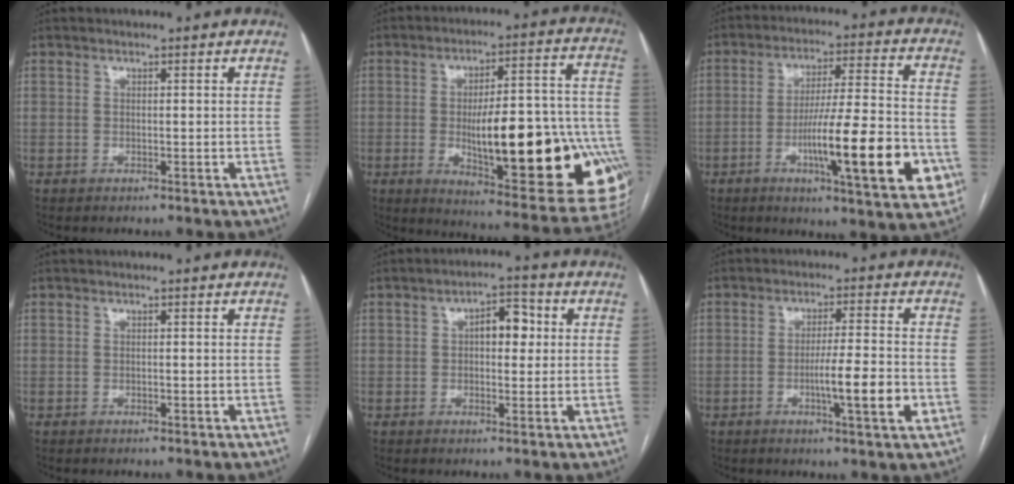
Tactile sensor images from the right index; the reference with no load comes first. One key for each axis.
{"total": 28.9, "fx": -6.6, "fy": 7.4, "fz": 27.1, "tx": -0.283, "ty": 0.014, "tz": -0.072}
{"total": 18.5, "fx": -5.8, "fy": 1.7, "fz": 17.5, "tx": -0.243, "ty": -0.004, "tz": -0.081}
{"total": 0.0}
{"total": 5.2, "fx": 0.8, "fy": 2.5, "fz": 4.5, "tx": -0.066, "ty": 0.020, "tz": 0.012}
{"total": 8.2, "fx": -2.3, "fy": 0.0, "fz": 7.9, "tx": -0.127, "ty": -0.006, "tz": -0.036}